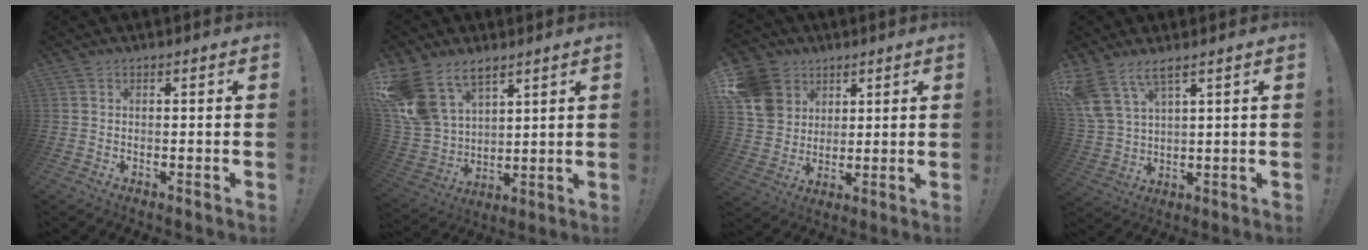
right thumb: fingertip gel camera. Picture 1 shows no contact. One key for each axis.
{"total": 15.7, "fx": 10.2, "fy": 9.5, "fz": 7.3, "tx": -0.169, "ty": -0.059, "tz": 0.202}
{"total": 12.9, "fx": 5.6, "fy": 10.7, "fz": 4.5, "tx": -0.074, "ty": -0.025, "tz": 0.117}
{"total": 7.9, "fx": 5.7, "fy": 2.5, "fz": 4.8, "tx": -0.108, "ty": -0.020, "tz": 0.117}